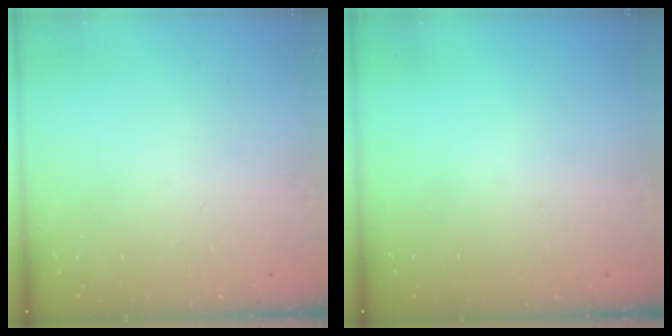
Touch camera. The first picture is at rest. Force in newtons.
{"total": 0.0}